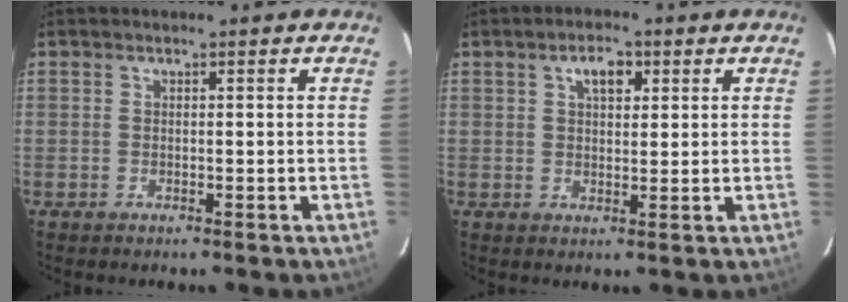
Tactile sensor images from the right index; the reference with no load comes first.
{"total": 4.1, "force": [1.8, 2.2, 2.9], "torque": [-0.047, 0.012, 0.031]}